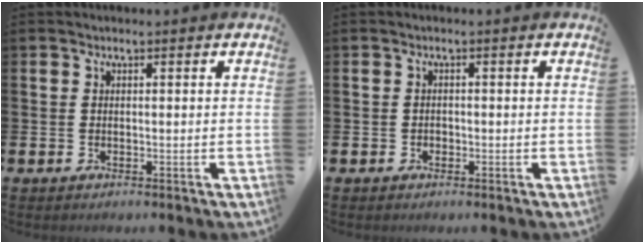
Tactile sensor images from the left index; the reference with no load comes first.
{"total": 0.8, "force": [-0.3, 0.7, 0.2], "torque": [-0.005, 0.005, -0.008]}